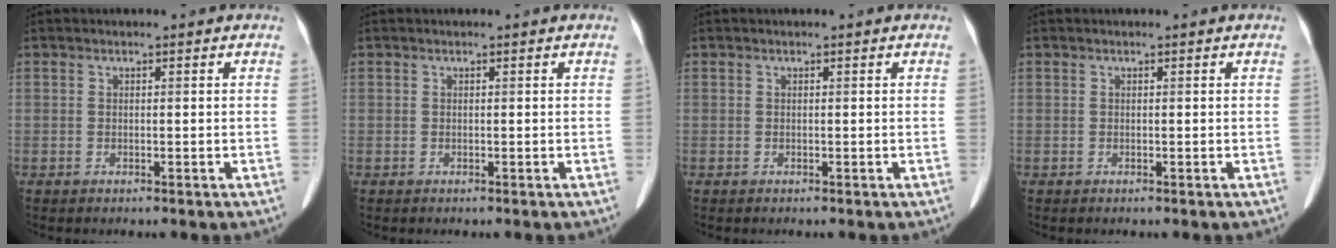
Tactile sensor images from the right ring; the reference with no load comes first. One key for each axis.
{"total": 0.0}
{"total": 0.0}
{"total": 0.0}